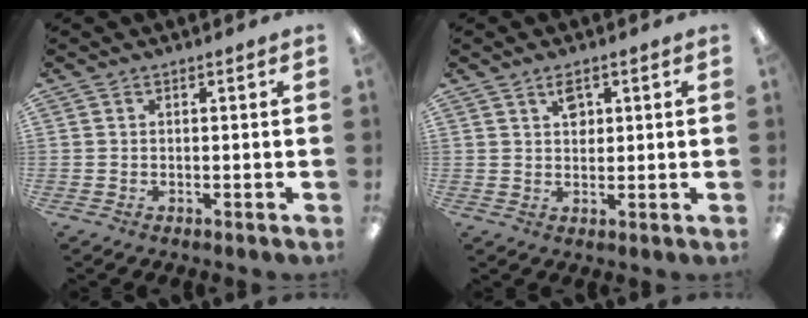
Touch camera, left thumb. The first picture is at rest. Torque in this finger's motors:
{"motor_torque": [-0.07, 0.12, 0.03, 0.53, 0.01]}